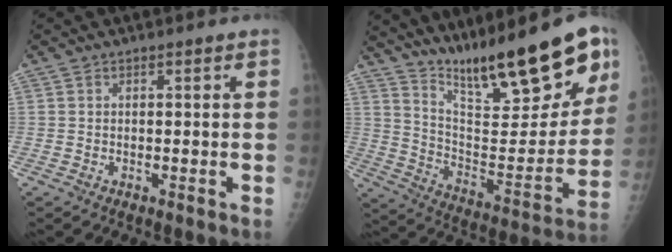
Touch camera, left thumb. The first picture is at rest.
{"total": 25.3, "force": [17.6, 5.9, 17.2], "torque": [-0.225, -0.079, 0.291]}